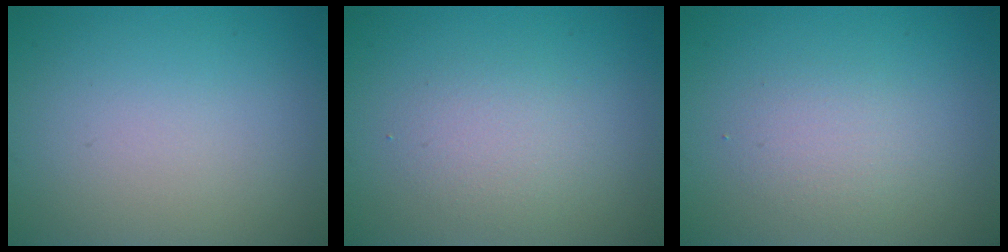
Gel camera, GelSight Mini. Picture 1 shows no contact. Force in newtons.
{"total": 2.0, "press": 2.0, "slide": 0.1}
{"total": 2.0, "press": 2.0, "slide": 0.0}